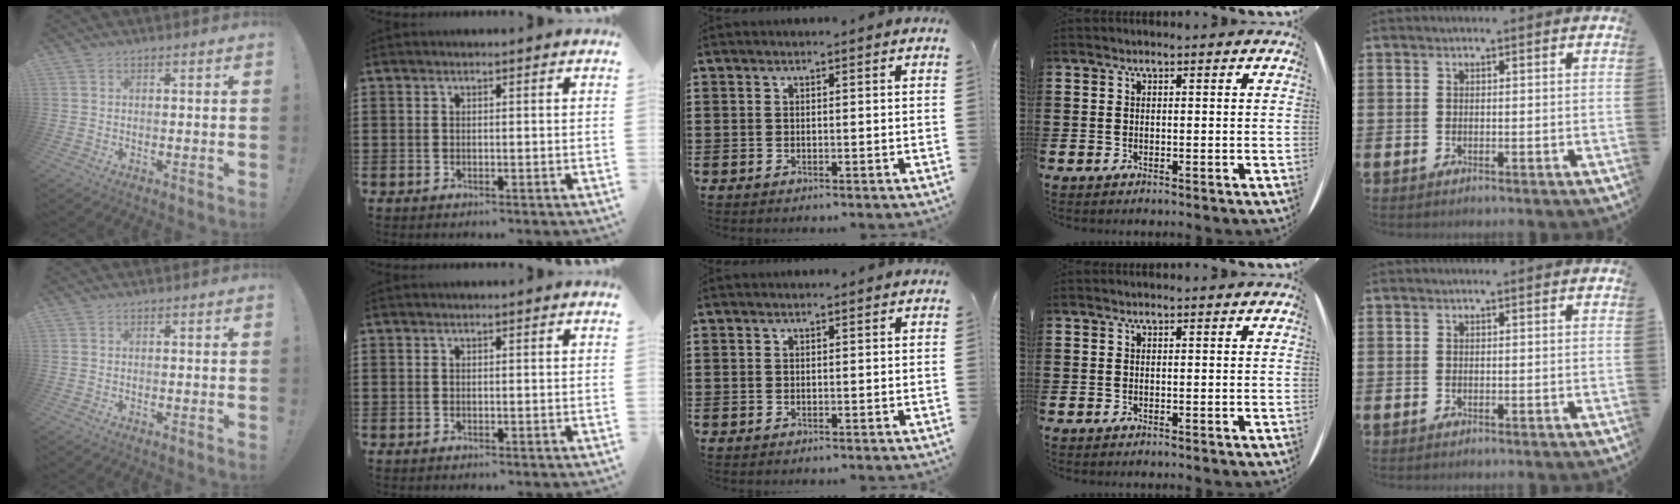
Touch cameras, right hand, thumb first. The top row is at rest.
{}